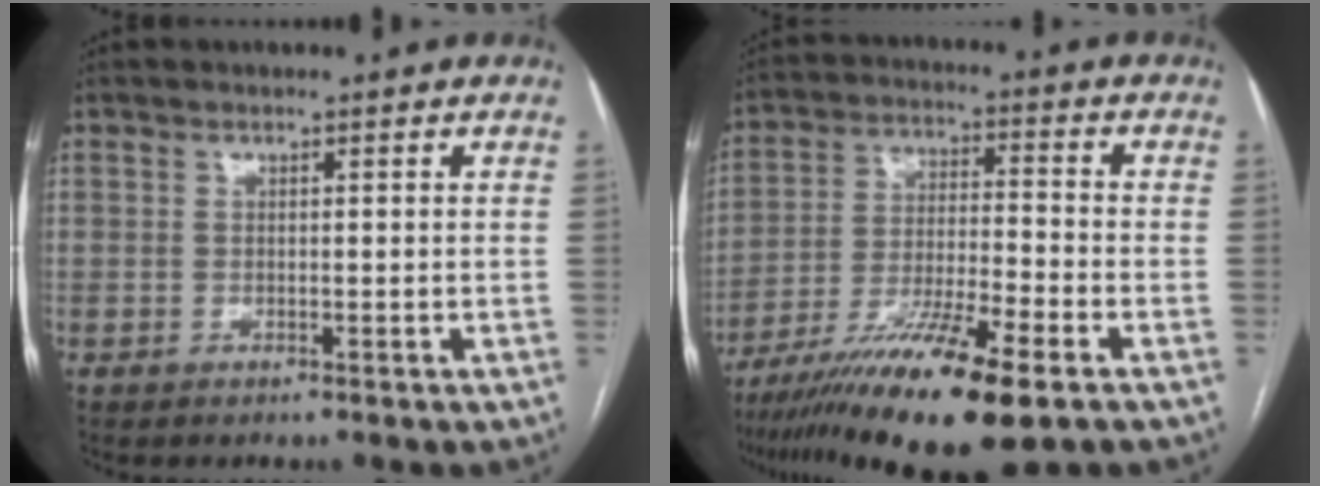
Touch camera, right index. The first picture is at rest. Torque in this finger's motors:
{"motor_torque": [0.65, -0.68, 0.61, 0.14]}